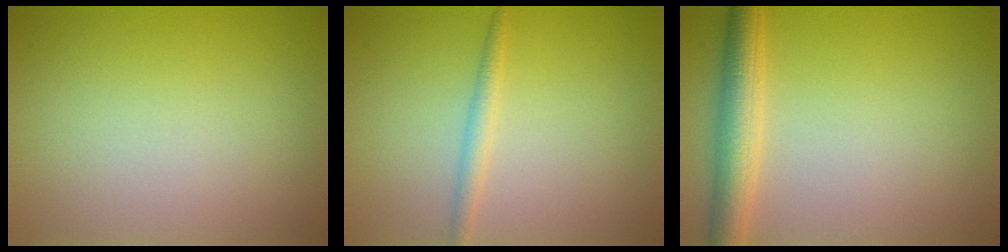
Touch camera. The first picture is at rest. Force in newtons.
{"total": 1.4, "press": 1.4, "slide": 0.1}
{"total": 4.2, "press": 4.2, "slide": 0.2}